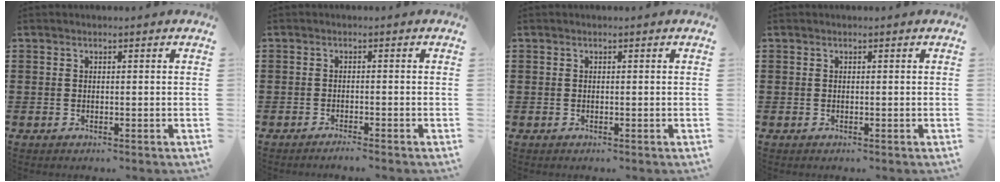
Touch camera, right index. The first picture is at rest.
{"total": 1.3, "force": [-1.2, -0.3, 0.3], "torque": [-0.004, 0.000, -0.024]}
{"total": 0.0}
{"total": 0.0}